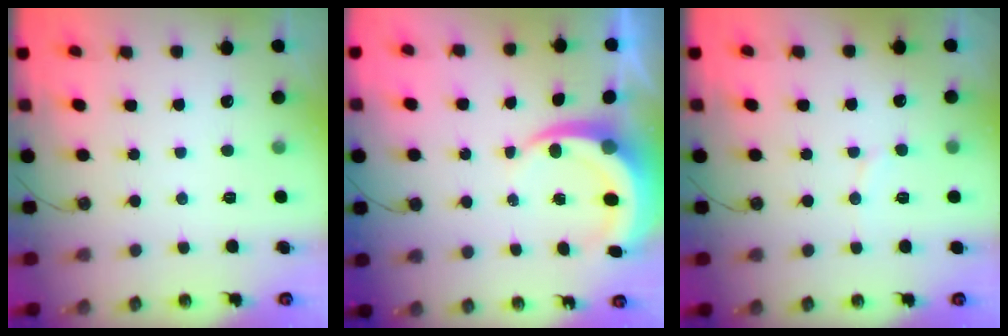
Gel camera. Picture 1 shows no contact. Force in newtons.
{"total": 6.3, "press": 6.3, "slide": 0.8}
{"total": 5.3, "press": 5.2, "slide": 0.7}